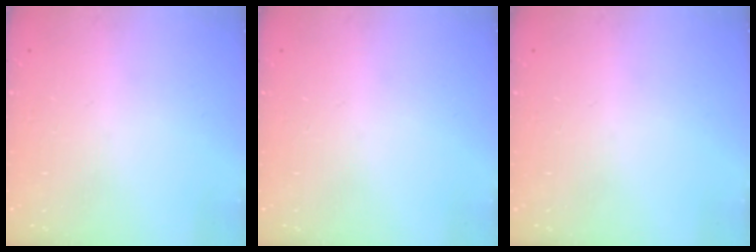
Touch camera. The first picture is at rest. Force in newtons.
{"total": 0.0}
{"total": 0.0}